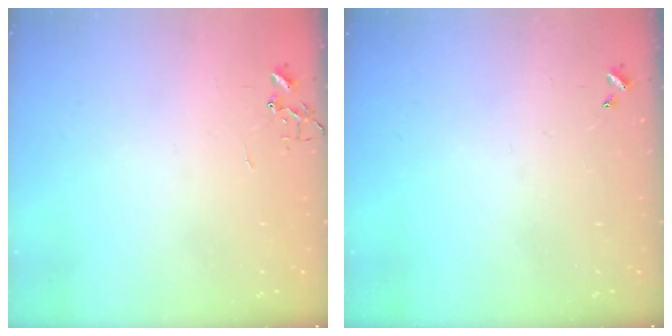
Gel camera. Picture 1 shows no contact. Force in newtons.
{"total": 0.0}